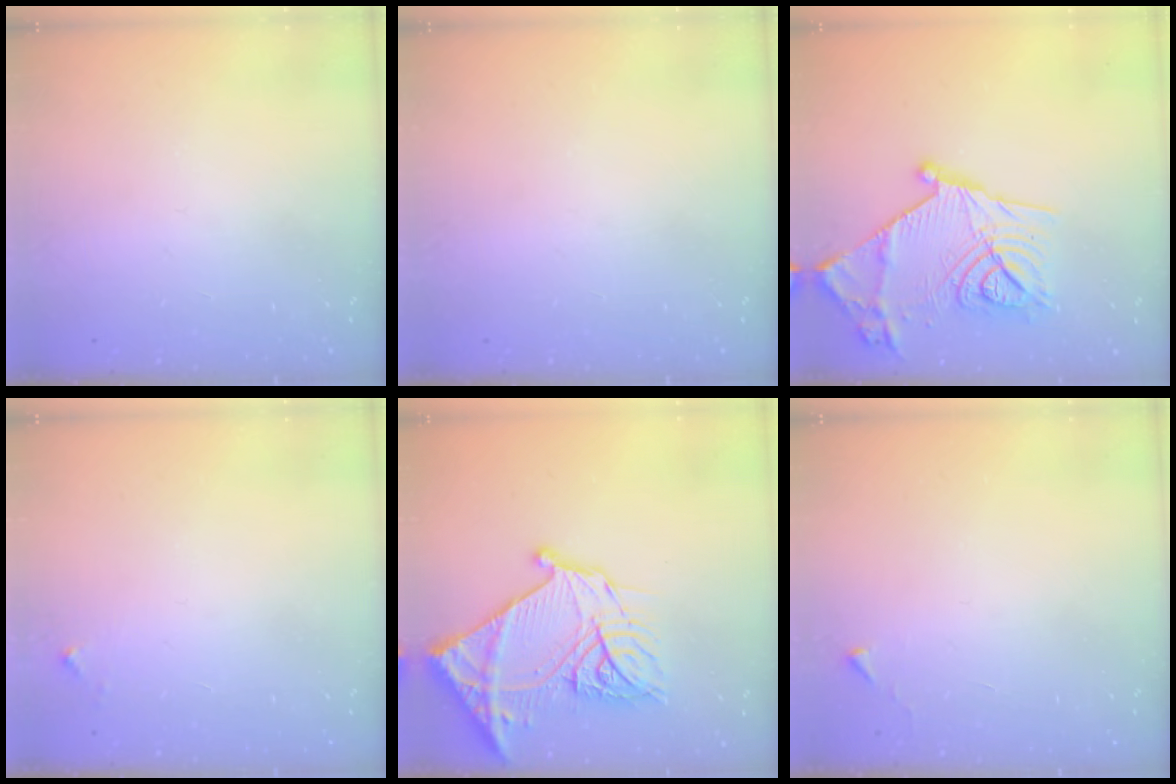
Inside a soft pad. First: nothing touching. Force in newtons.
{"total": 0.0}
{"total": 22.3, "press": 22.3, "slide": 1.1}
{"total": 2.8, "press": 2.8, "slide": 0.2}
{"total": 25.3, "press": 25.1, "slide": 2.8}
{"total": 2.7, "press": 2.6, "slide": 0.4}